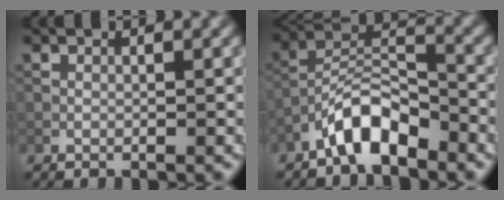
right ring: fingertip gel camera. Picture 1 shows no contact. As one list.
[{"total": 5.5, "force": [-3.9, 1.8, 3.4], "torque": [-0.056, 0.015, -0.076]}]